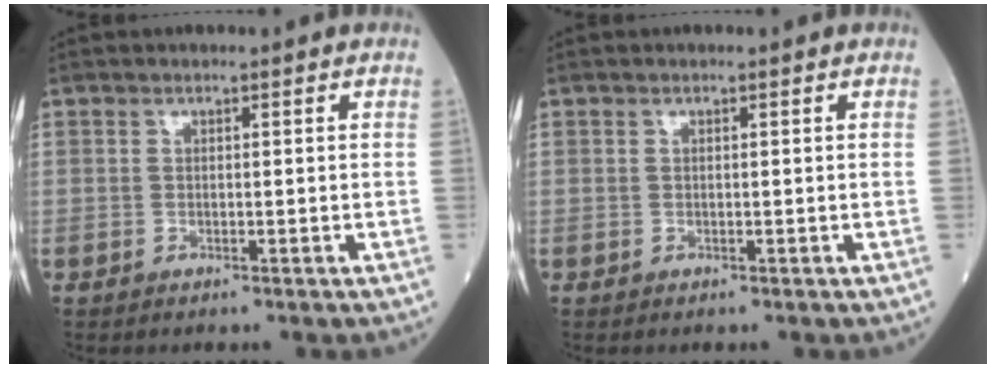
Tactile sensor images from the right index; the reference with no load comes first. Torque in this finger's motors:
{"motor_torque": [0.09, 0.05, -0.05, -0.01]}